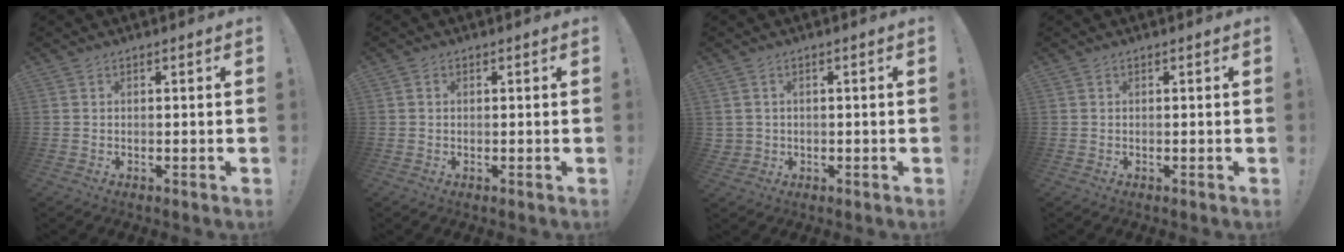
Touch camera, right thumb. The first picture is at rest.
{"total": 0.6, "force": [0.0, 0.6, 0.1], "torque": [-0.002, 0.003, 0.000]}
{"total": 2.3, "force": [0.6, 2.2, 0.4], "torque": [-0.001, -0.001, 0.012]}
{"total": 0.0}